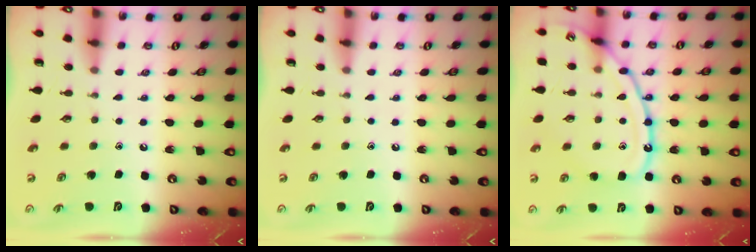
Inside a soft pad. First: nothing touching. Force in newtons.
{"total": 0.0}
{"total": 15.7, "press": 15.7, "slide": 1.2}